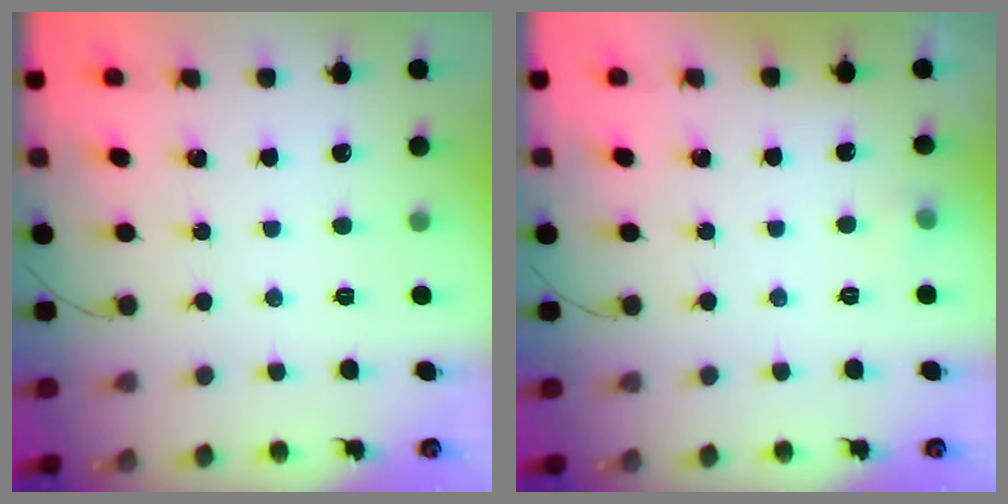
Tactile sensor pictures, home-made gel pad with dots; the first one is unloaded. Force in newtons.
{"total": 4.4, "press": 3.0, "slide": 3.2}